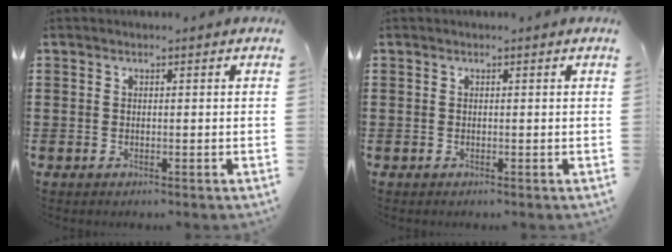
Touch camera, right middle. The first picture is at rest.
{"total": 0.0}